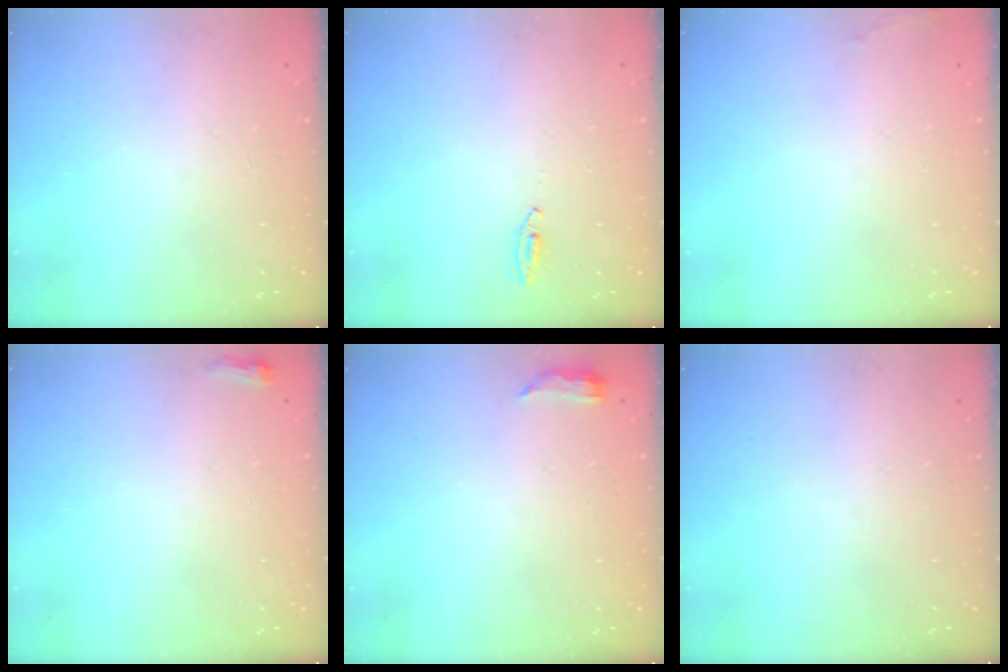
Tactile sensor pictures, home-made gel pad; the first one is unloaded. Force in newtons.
{"total": 2.7, "press": 2.5, "slide": 1.0}
{"total": 7.0, "press": 4.6, "slide": 5.3}
{"total": 3.5, "press": 3.4, "slide": 0.8}
{"total": 5.1, "press": 4.8, "slide": 1.7}
{"total": 0.0}